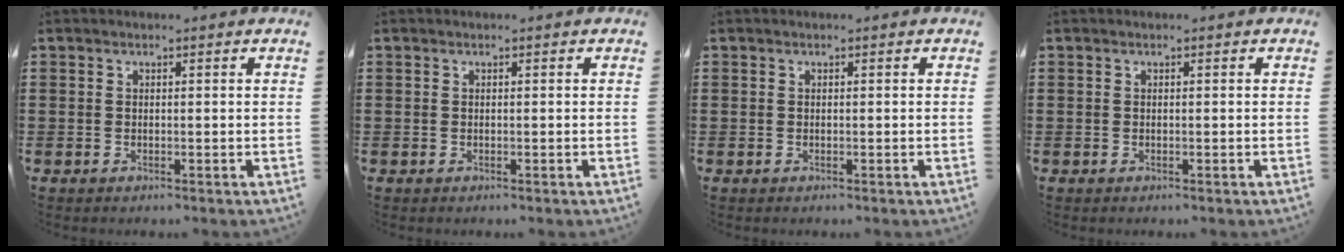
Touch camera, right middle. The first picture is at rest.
{"total": 0.0}
{"total": 0.0}
{"total": 0.0}